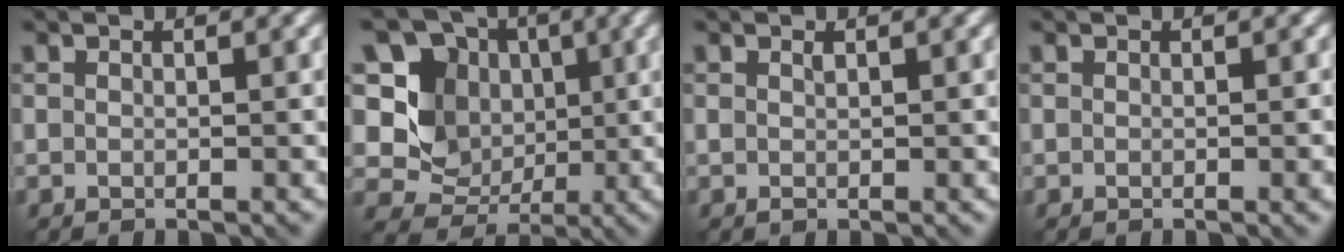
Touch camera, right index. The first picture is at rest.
{"total": 9.9, "force": [2.1, 8.5, 4.5], "torque": [-0.094, 0.021, 0.013]}
{"total": 0.0}
{"total": 1.5, "force": [-0.2, 0.6, 1.4], "torque": [-0.009, 0.000, -0.002]}